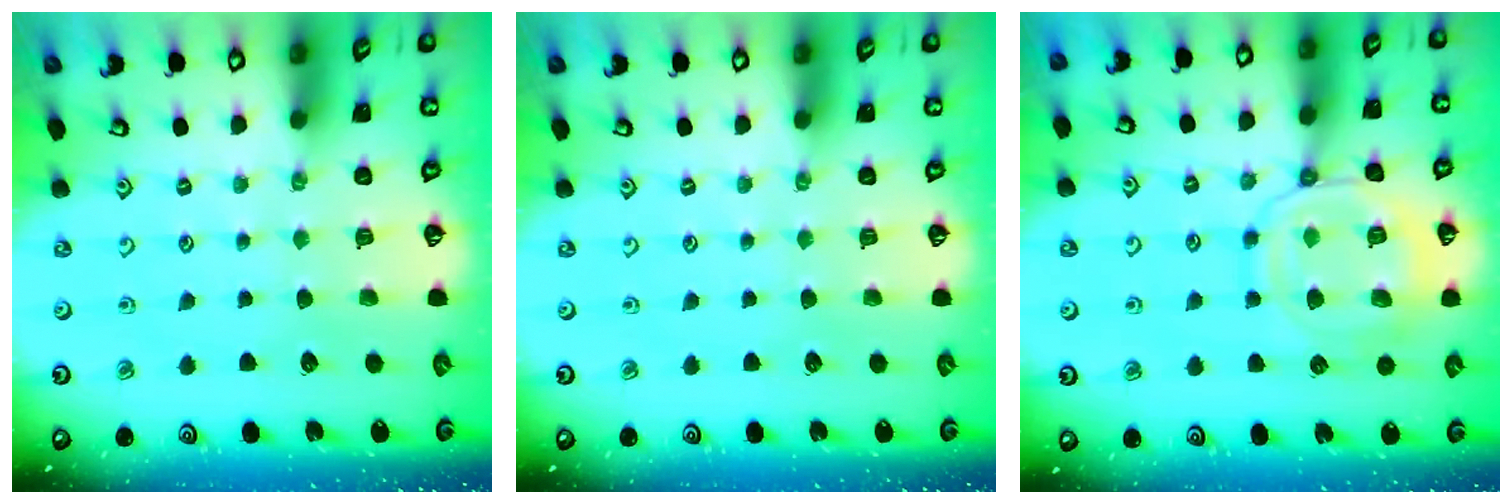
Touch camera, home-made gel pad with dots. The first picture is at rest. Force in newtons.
{"total": 0.0}
{"total": 13.4, "press": 13.3, "slide": 1.1}